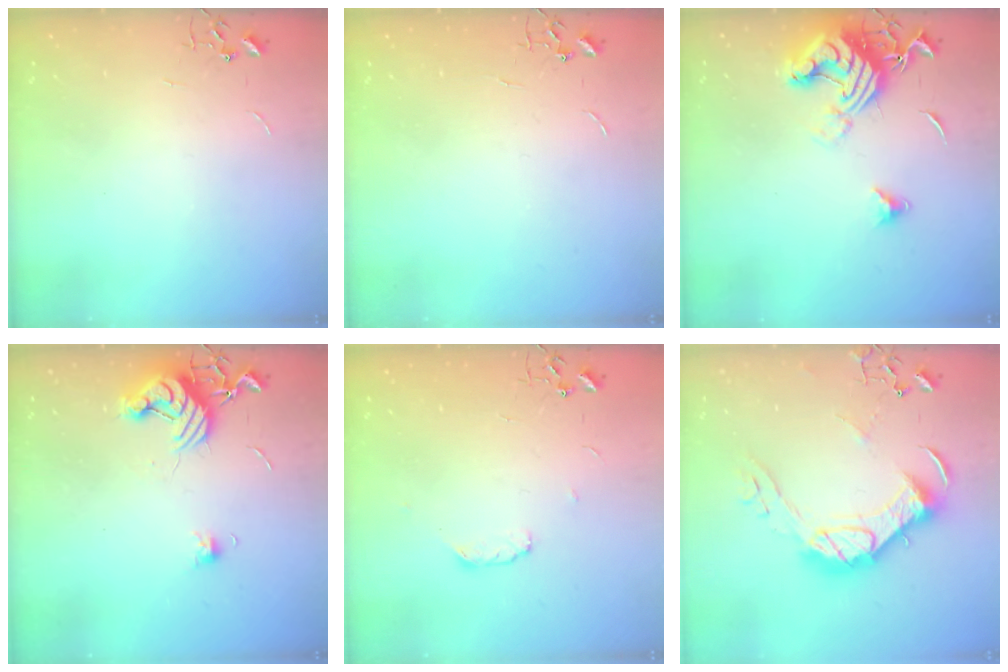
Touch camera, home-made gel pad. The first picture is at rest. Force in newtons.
{"total": 0.0}
{"total": 15.5, "press": 15.4, "slide": 1.8}
{"total": 12.1, "press": 12.0, "slide": 1.3}
{"total": 4.6, "press": 4.6, "slide": 0.6}
{"total": 16.8, "press": 16.8, "slide": 1.4}